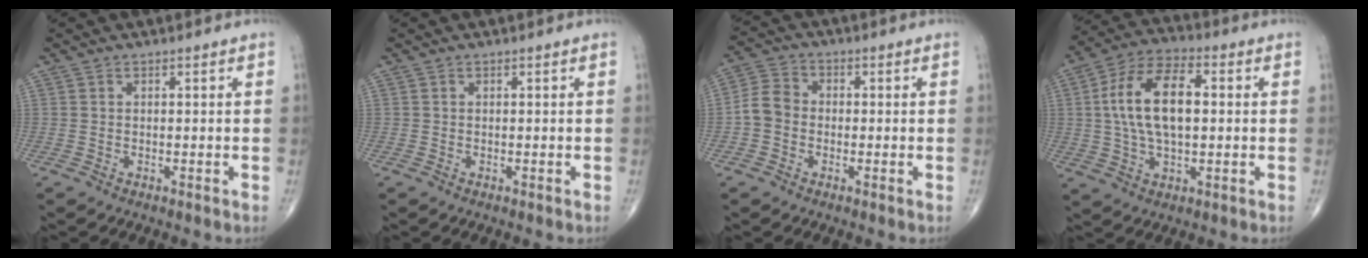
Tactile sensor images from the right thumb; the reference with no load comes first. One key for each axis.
{"total": 0.0}
{"total": 5.7, "fx": -1.1, "fy": 4.8, "fz": 2.8, "tx": -0.043, "ty": 0.019, "tz": -0.034}
{"total": 14.7, "fx": 1.5, "fy": 7.6, "fz": 12.5, "tx": -0.236, "ty": 0.022, "tz": 0.024}